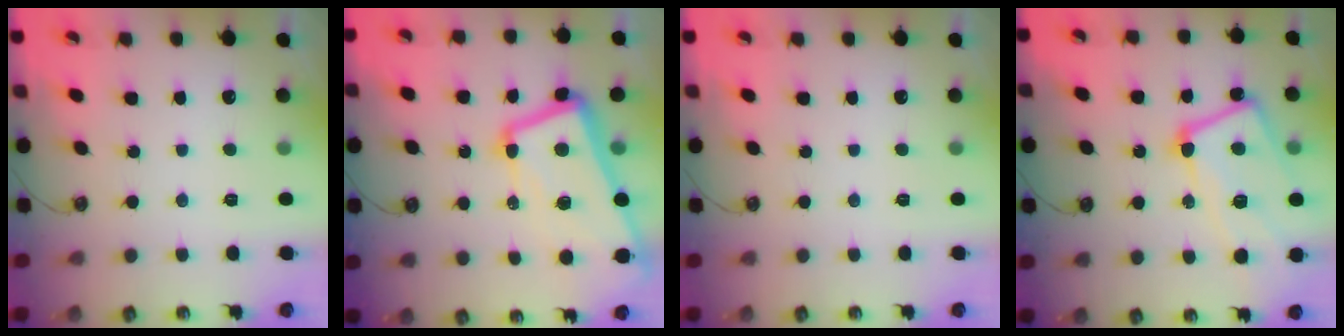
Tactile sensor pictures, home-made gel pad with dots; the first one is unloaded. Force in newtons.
{"total": 13.4, "press": 13.2, "slide": 2.2}
{"total": 0.0}
{"total": 13.2, "press": 13.1, "slide": 1.5}